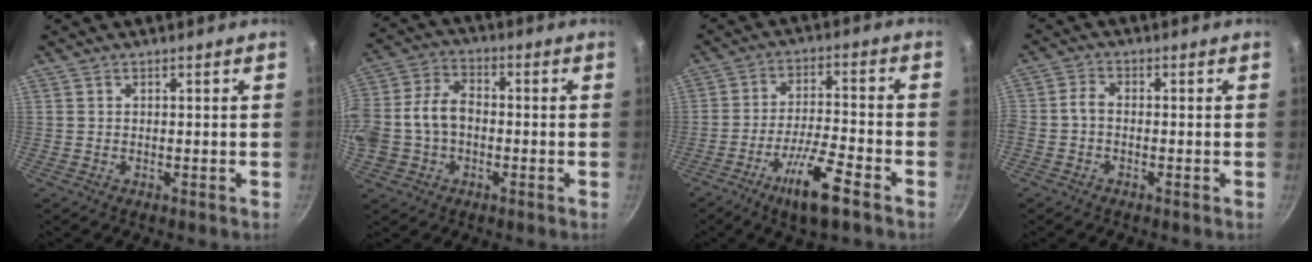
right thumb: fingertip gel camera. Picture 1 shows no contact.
{"total": 13.6, "force": [-2.0, 9.9, 9.1], "torque": [-0.180, 0.040, -0.043]}
{"total": 10.8, "force": [-6.3, 2.1, 8.5], "torque": [-0.157, 0.032, -0.113]}
{"total": 2.9, "force": [-1.3, 1.7, 1.9], "torque": [-0.046, 0.017, -0.035]}